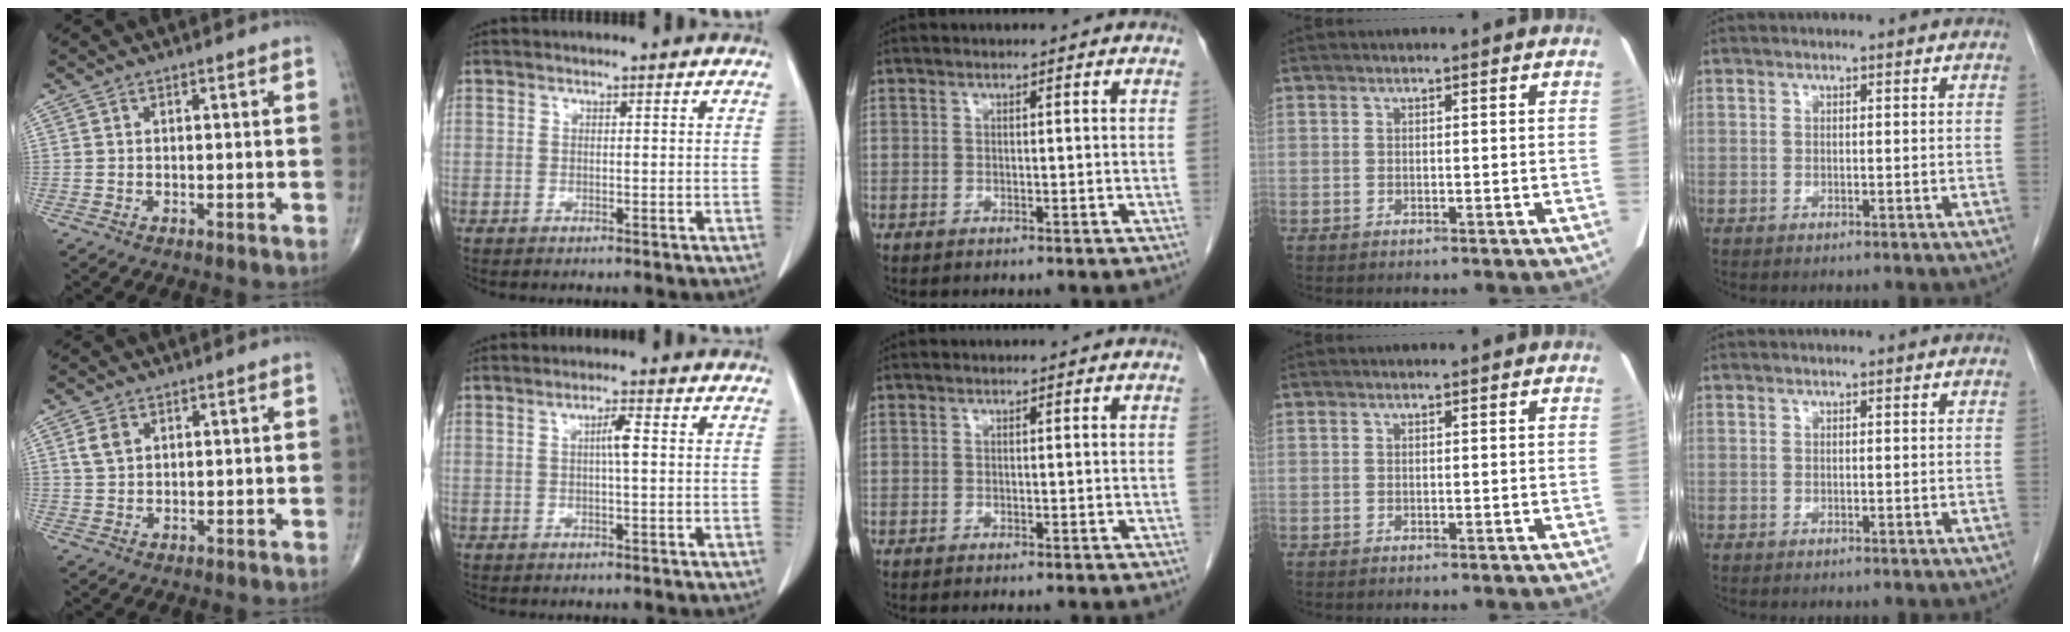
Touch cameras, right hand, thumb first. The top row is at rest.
{"thumb": {"total": 3.0, "force": [1.3, 2.0, 1.8], "torque": [-0.033, 0.001, 0.029]}, "index": {"total": 2.7, "force": [0.3, 0.1, 2.6], "torque": [-0.048, 0.002, 0.004]}, "middle": {"total": 0.7, "force": [-0.7, 0.1, 0.3], "torque": [-0.006, -0.002, -0.009]}}